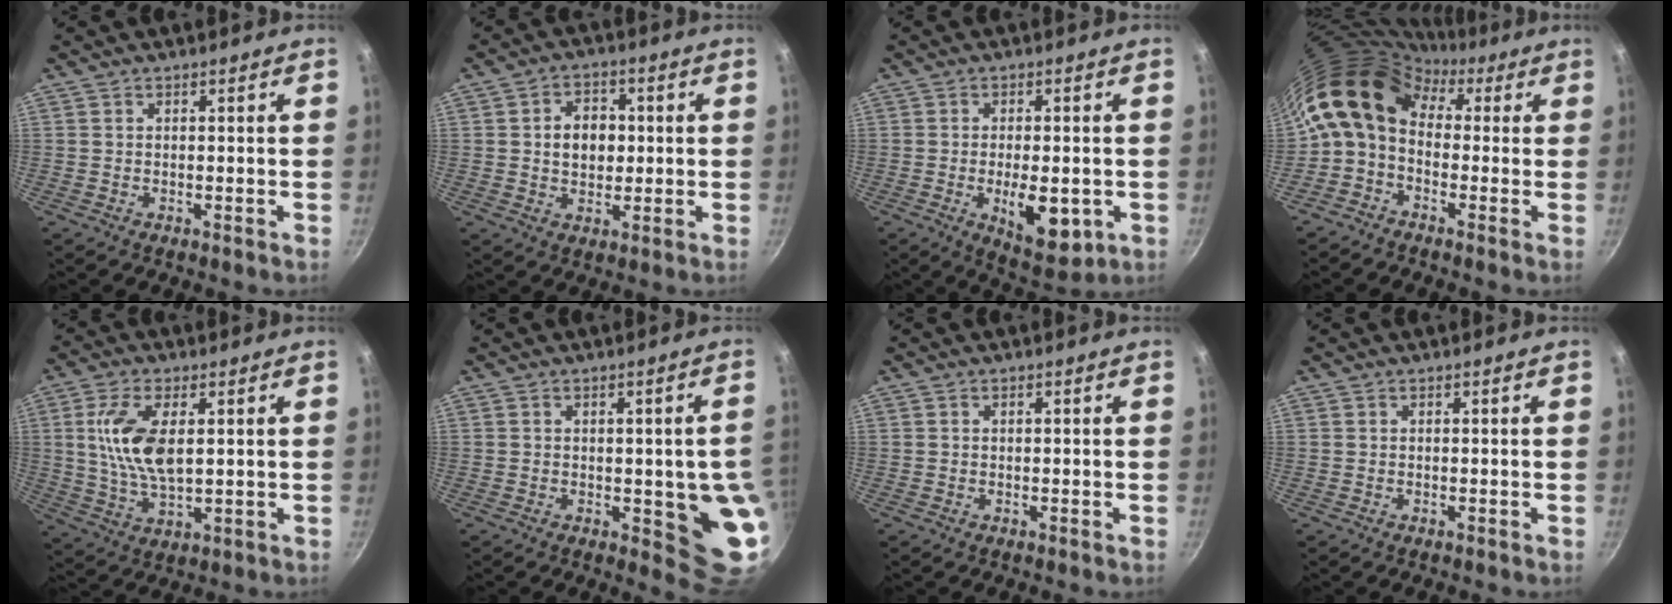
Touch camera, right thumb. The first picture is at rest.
{"total": 7.2, "force": [0.6, 5.5, 4.6], "torque": [-0.047, 0.007, 0.007]}
{"total": 10.7, "force": [-2.5, 4.9, 9.2], "torque": [-0.115, -0.005, -0.024]}
{"total": 13.5, "force": [1.9, 9.8, 9.1], "torque": [-0.165, 0.032, 0.003]}
{"total": 11.5, "force": [2.2, 5.5, 9.9], "torque": [-0.188, -0.007, 0.046]}
{"total": 10.9, "force": [-1.3, 3.6, 10.2], "torque": [-0.084, -0.006, -0.012]}
{"total": 0.0}
{"total": 0.0}